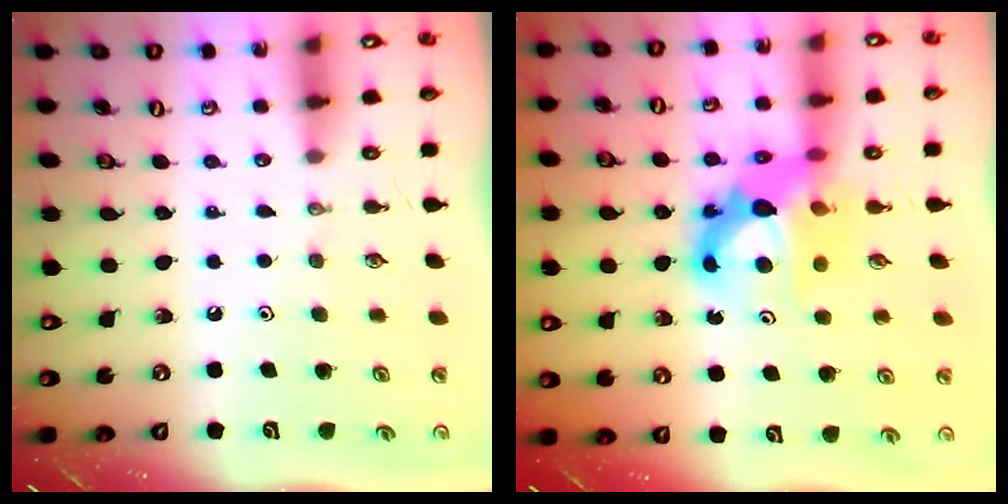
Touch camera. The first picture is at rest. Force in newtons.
{"total": 12.1, "press": 12.1, "slide": 1.3}